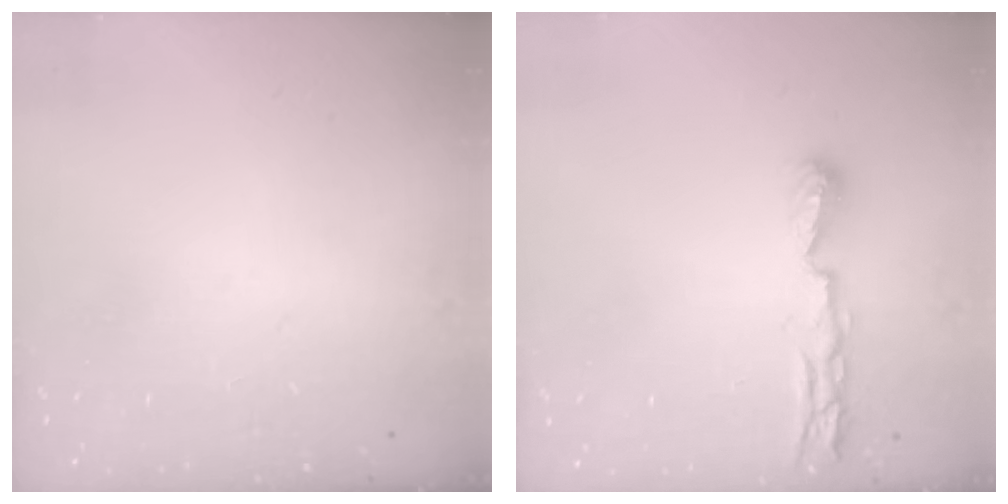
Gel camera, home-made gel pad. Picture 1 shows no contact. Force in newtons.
{"total": 8.1, "press": 8.0, "slide": 1.1}